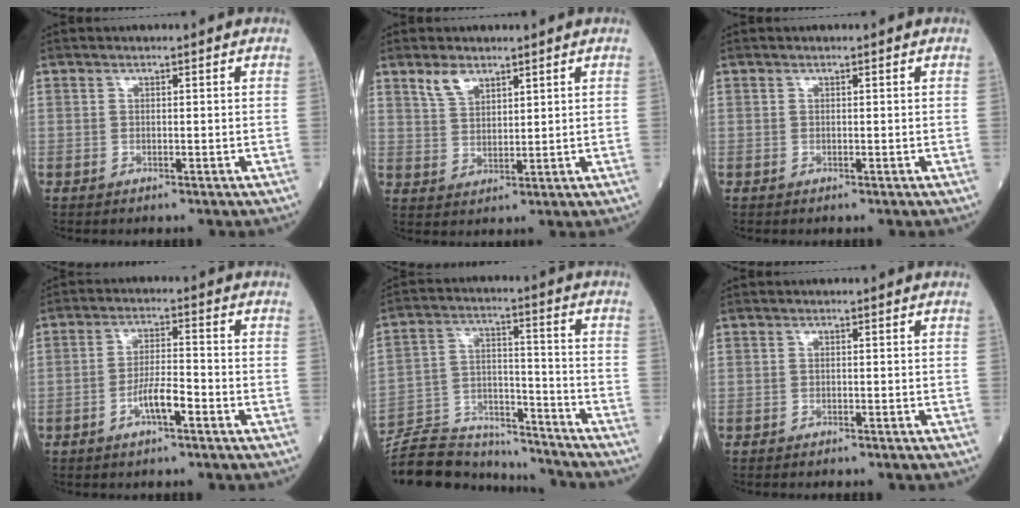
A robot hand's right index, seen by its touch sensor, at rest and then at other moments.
{"total": 3.8, "force": [2.8, 1.8, 1.9], "torque": [-0.043, 0.003, 0.060]}
{"total": 0.0}
{"total": 4.7, "force": [-2.5, 0.8, 3.9], "torque": [-0.076, 0.008, -0.047]}
{"total": 16.1, "force": [-15.5, 3.6, 2.7], "torque": [-0.051, 0.034, -0.251]}
{"total": 2.5, "force": [-2.3, 0.3, 1.0], "torque": [-0.016, -0.003, -0.026]}